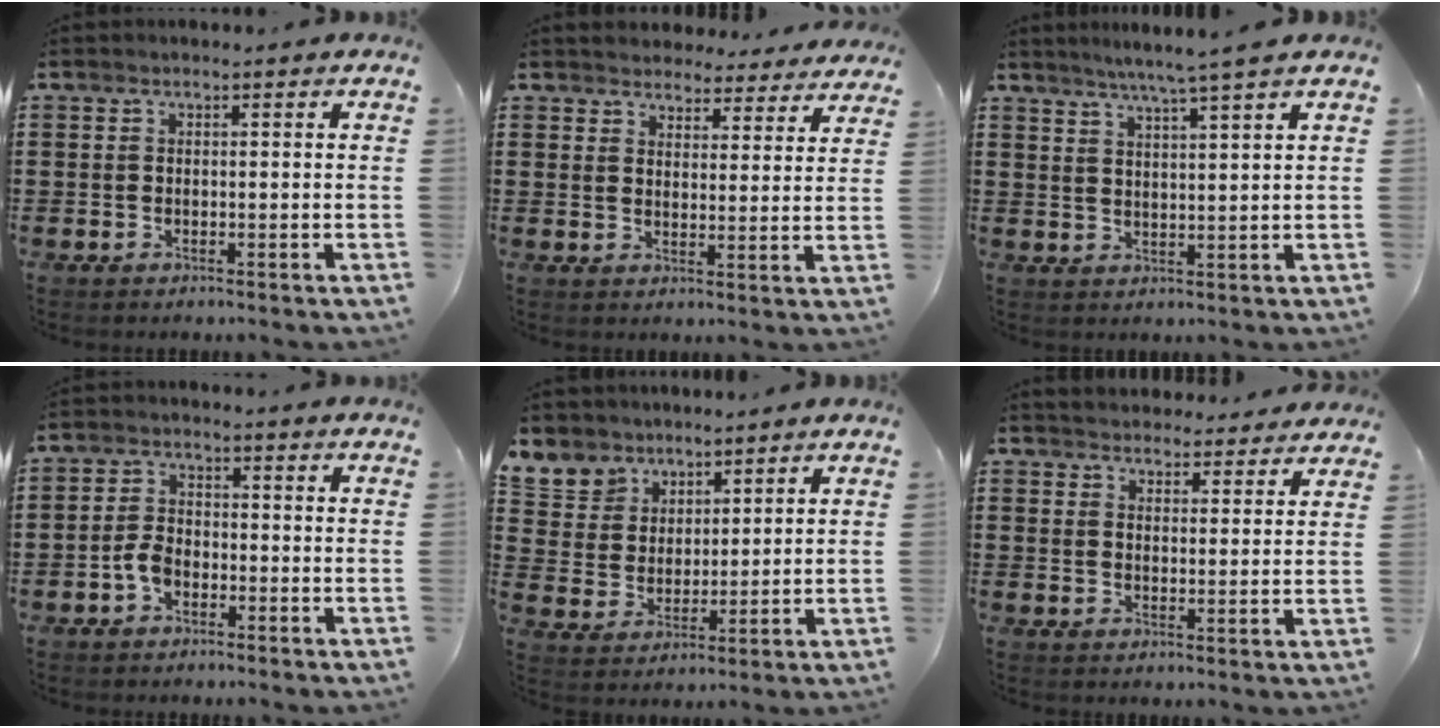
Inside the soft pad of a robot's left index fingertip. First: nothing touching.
{"total": 4.2, "force": [4.1, 0.6, -0.1], "torque": [-0.008, -0.023, 0.072]}
{"total": 4.2, "force": [3.5, -1.1, 2.1], "torque": [-0.049, -0.016, 0.058]}
{"total": 3.4, "force": [-1.5, 2.0, 2.3], "torque": [-0.065, -0.003, -0.034]}
{"total": 6.4, "force": [4.9, 4.0, 0.1], "torque": [-0.041, -0.020, 0.093]}
{"total": 3.5, "force": [3.5, 0.3, -0.2], "torque": [-0.002, -0.021, 0.062]}